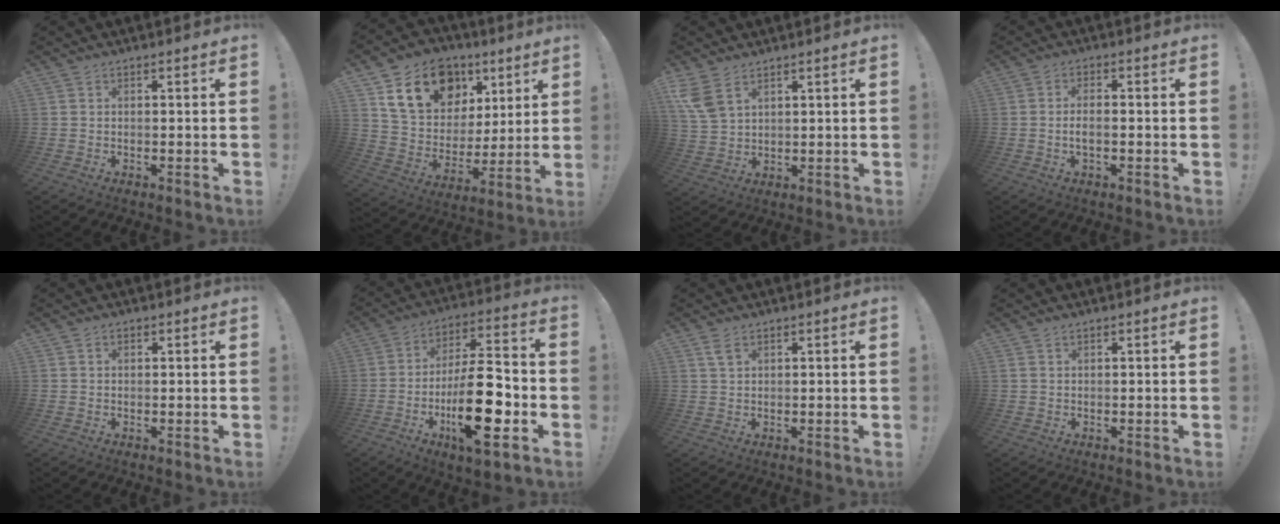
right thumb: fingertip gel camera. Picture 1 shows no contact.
{"total": 20.1, "force": [10.5, 14.4, 9.2], "torque": [-0.155, -0.040, 0.215]}
{"total": 7.2, "force": [4.4, 3.9, 4.2], "torque": [-0.084, -0.017, 0.086]}
{"total": 3.3, "force": [-0.8, 1.2, 3.0], "torque": [-0.064, 0.005, -0.016]}
{"total": 0.8, "force": [0.4, 0.6, 0.3], "torque": [-0.012, 0.005, 0.010]}
{"total": 21.3, "force": [-6.2, 7.4, 19.0], "torque": [-0.325, 0.025, -0.095]}
{"total": 3.0, "force": [1.7, 1.4, 2.1], "torque": [-0.028, -0.006, 0.027]}
{"total": 0.9, "force": [0.6, 0.4, 0.6], "torque": [-0.014, 0.001, 0.012]}